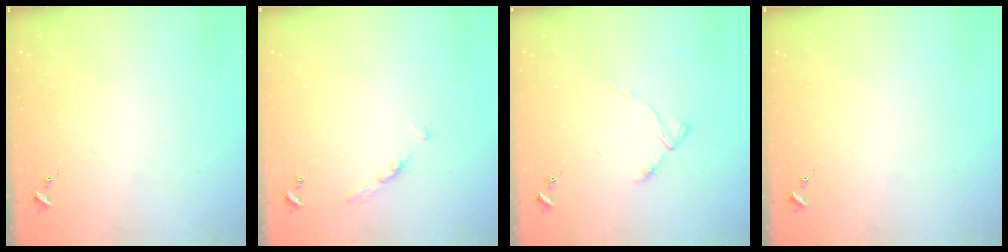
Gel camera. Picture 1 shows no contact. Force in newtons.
{"total": 3.5, "press": 3.5, "slide": 0.5}
{"total": 4.4, "press": 4.3, "slide": 0.7}
{"total": 0.0}